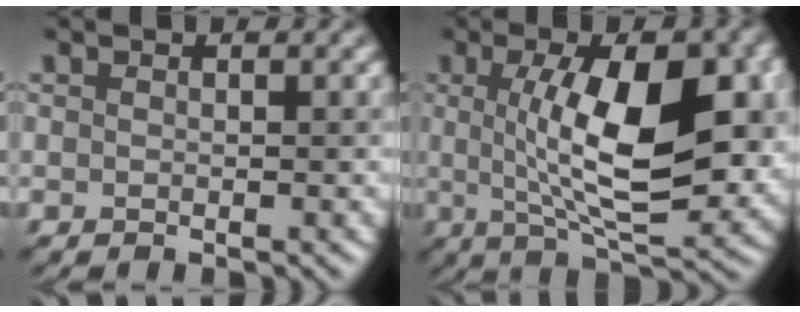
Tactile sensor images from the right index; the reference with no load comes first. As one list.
[{"total": 10.4, "force": [1.1, 3.2, 9.9], "torque": [-0.146, 0.003, 0.025]}]